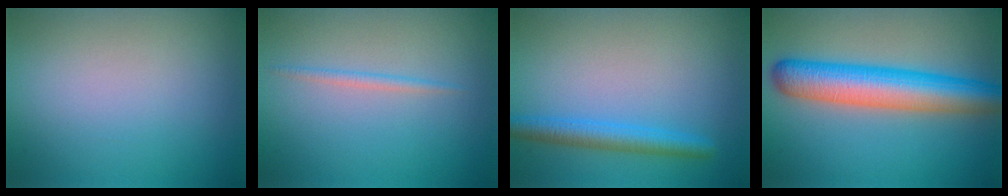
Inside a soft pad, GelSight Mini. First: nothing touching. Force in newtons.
{"total": 0.9, "press": 0.9, "slide": 0.0}
{"total": 3.1, "press": 3.1, "slide": 0.1}
{"total": 7.9, "press": 7.9, "slide": 0.2}